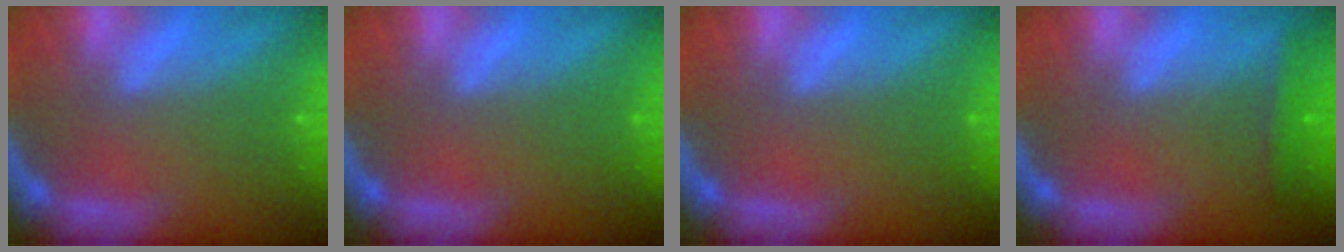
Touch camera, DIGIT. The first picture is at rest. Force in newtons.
{"total": 0.0}
{"total": 0.0}
{"total": 1.9}